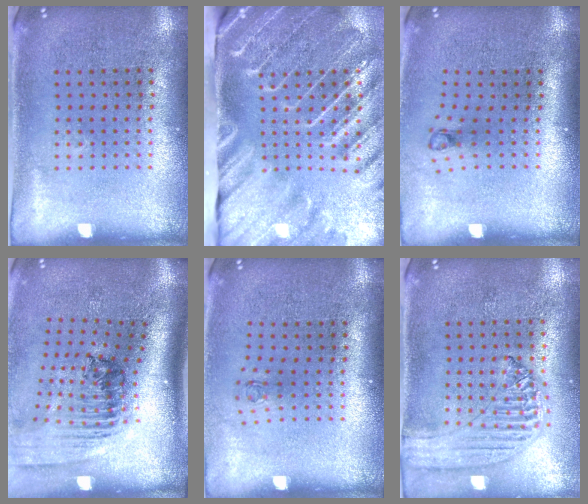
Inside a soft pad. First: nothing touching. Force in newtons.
{"total": 4.3, "press": 3.4, "slide": 2.7}
{"total": 0.8, "press": 0.4, "slide": 0.7}
{"total": 2.4, "press": 1.7, "slide": 1.7}
{"total": 0.7, "press": 0.3, "slide": 0.6}
{"total": 1.3, "press": 1.3, "slide": 0.2}